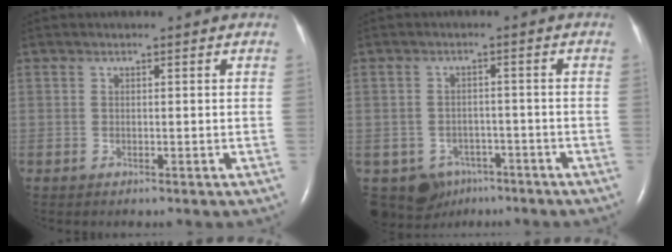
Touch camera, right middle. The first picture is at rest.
{"total": 7.0, "force": [-4.1, 5.5, 1.1], "torque": [-0.021, 0.009, -0.053]}